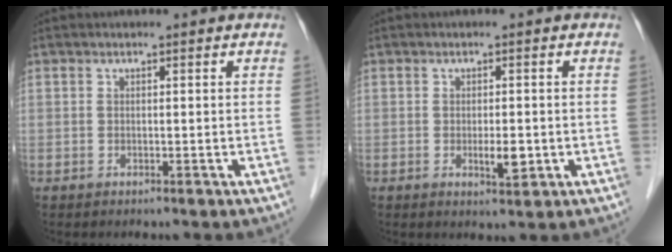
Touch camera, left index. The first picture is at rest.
{"total": 2.6, "force": [-0.5, 0.9, 2.4], "torque": [-0.042, -0.004, -0.004]}